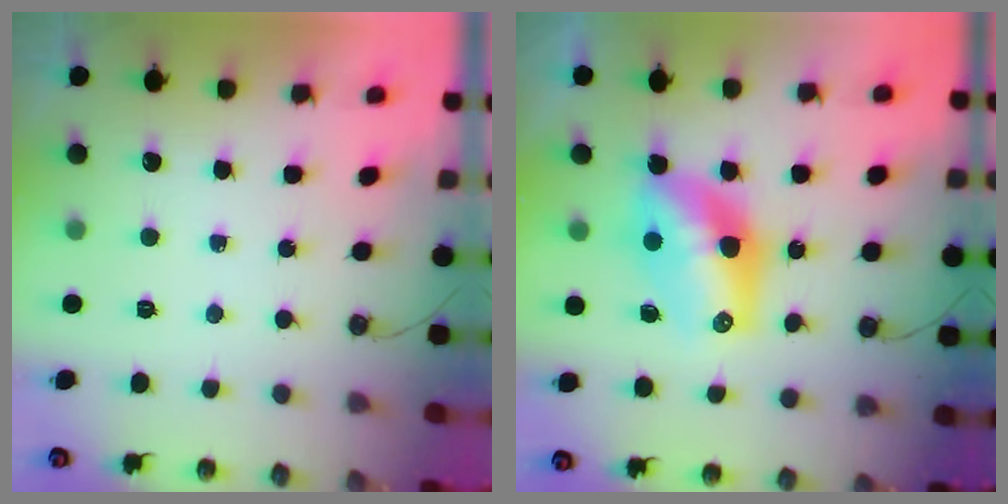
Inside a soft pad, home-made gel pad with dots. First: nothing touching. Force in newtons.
{"total": 11.7, "press": 11.7, "slide": 0.9}